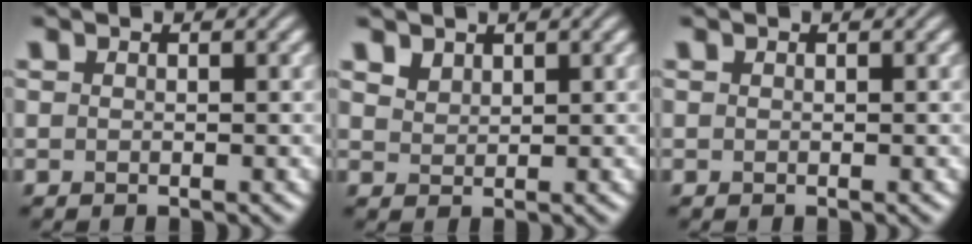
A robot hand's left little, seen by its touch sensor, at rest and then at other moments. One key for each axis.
{"total": 1.4, "fx": 1.2, "fy": 0.7, "fz": 0.3, "tx": -0.011, "ty": -0.003, "tz": 0.025}
{"total": 0.0}